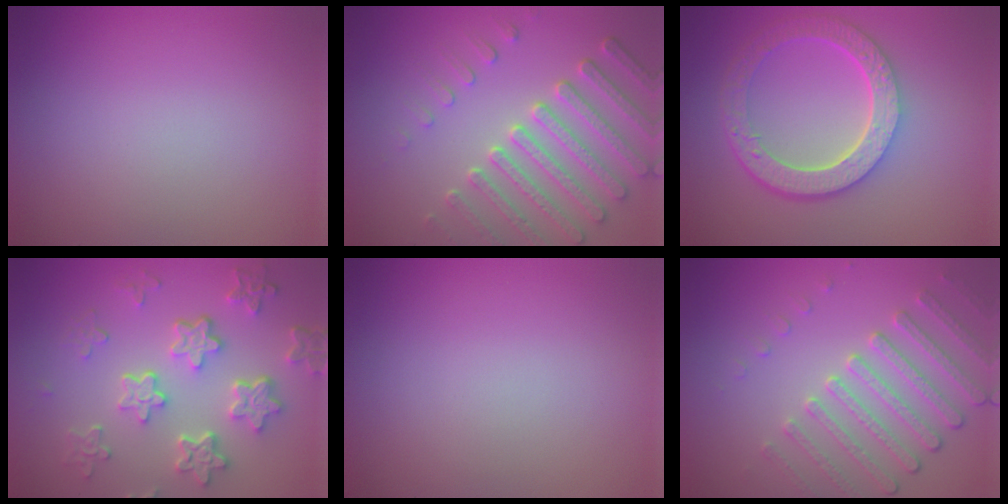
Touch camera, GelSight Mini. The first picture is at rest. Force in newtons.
{"total": 5.5, "press": 4.8, "slide": 2.7}
{"total": 6.3, "press": 4.7, "slide": 4.2}
{"total": 5.8, "press": 4.3, "slide": 3.8}
{"total": 0.0}
{"total": 4.0, "press": 3.7, "slide": 1.5}